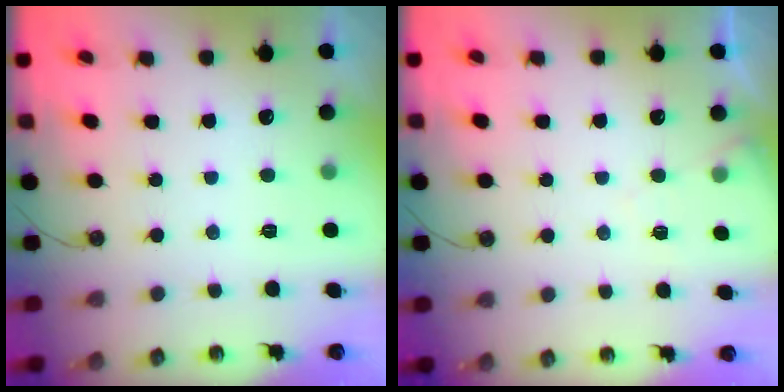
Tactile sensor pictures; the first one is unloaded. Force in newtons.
{"total": 5.2, "press": 5.2, "slide": 0.6}